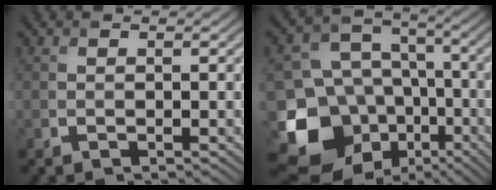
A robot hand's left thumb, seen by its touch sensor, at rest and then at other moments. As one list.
[{"total": 17.9, "force": [-8.0, 14.3, 7.1], "torque": [-0.197, -0.038, -0.130]}]